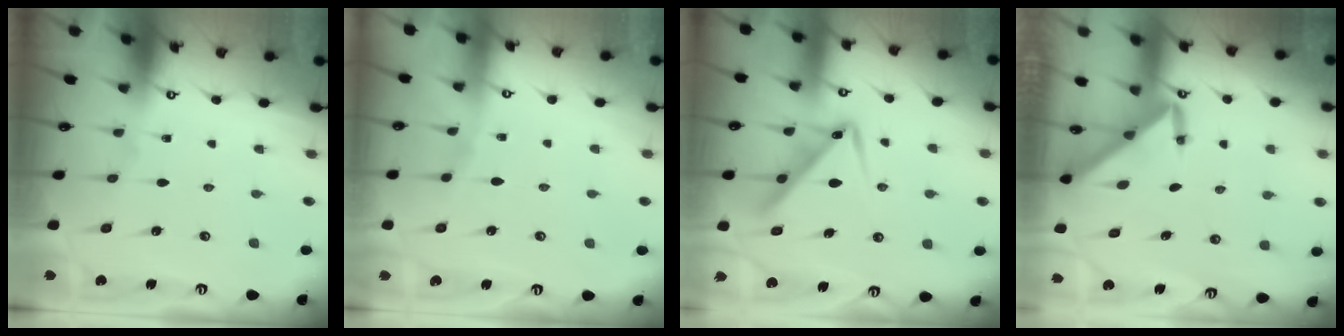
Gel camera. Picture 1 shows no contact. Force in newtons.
{"total": 2.4, "press": 2.3, "slide": 0.5}
{"total": 10.3, "press": 10.3, "slide": 0.4}
{"total": 3.3, "press": 3.3, "slide": 0.3}